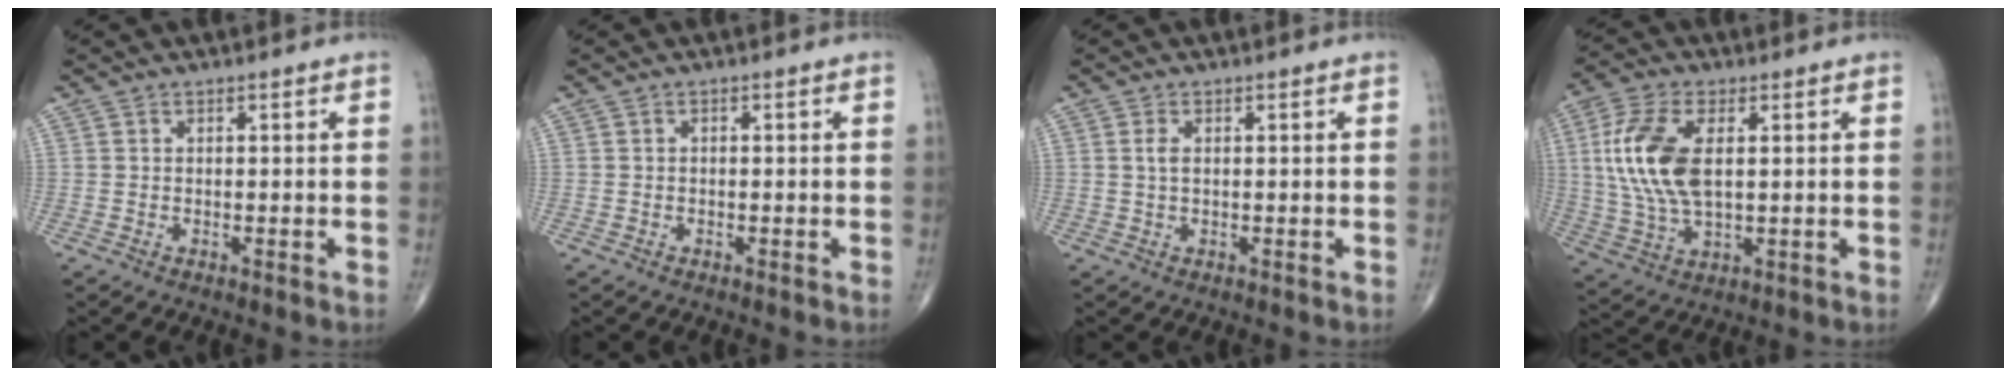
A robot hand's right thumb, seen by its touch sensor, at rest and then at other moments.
{"total": 0.0}
{"total": 1.7, "force": [0.3, 0.9, 1.4], "torque": [-0.034, 0.003, 0.008]}
{"total": 13.9, "force": [2.2, 7.0, 11.8], "torque": [-0.260, -0.002, 0.046]}